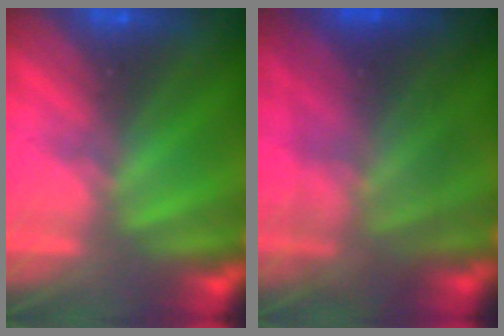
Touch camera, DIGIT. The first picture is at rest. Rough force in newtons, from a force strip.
{"total": 5.5}